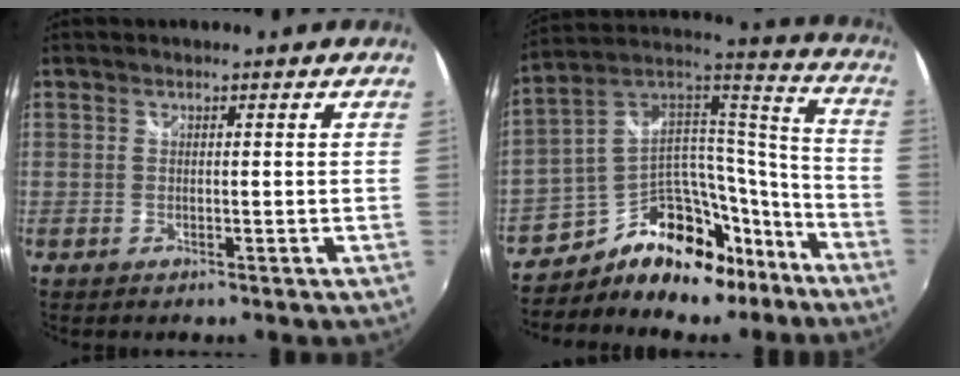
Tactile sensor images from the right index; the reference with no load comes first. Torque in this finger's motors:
{"motor_torque": [0.72, -0.63, 0.09, -0.01]}